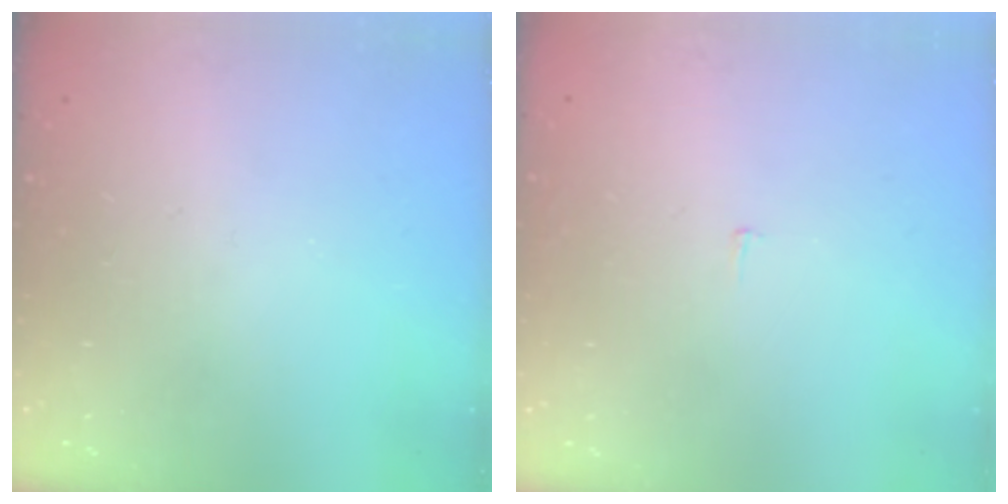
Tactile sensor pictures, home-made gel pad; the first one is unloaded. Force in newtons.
{"total": 2.2, "press": 2.2, "slide": 0.1}